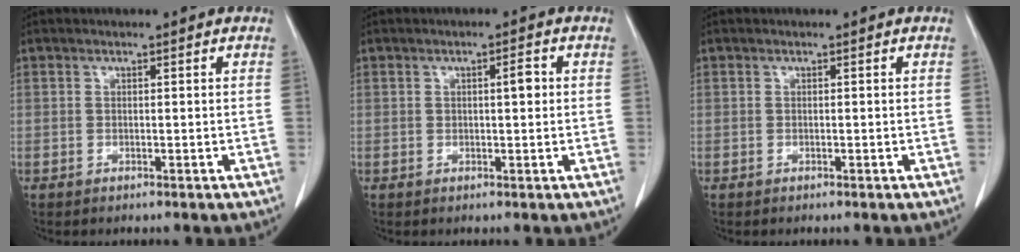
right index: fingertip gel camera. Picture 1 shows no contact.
{"total": 2.3, "force": [0.5, 0.6, 2.1], "torque": [-0.032, 0.003, 0.008]}
{"total": 0.0}